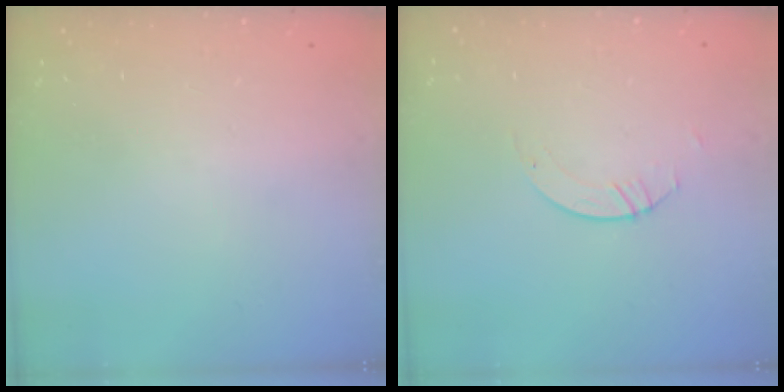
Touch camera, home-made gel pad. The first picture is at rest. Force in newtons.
{"total": 1.1, "press": 1.1, "slide": 0.1}